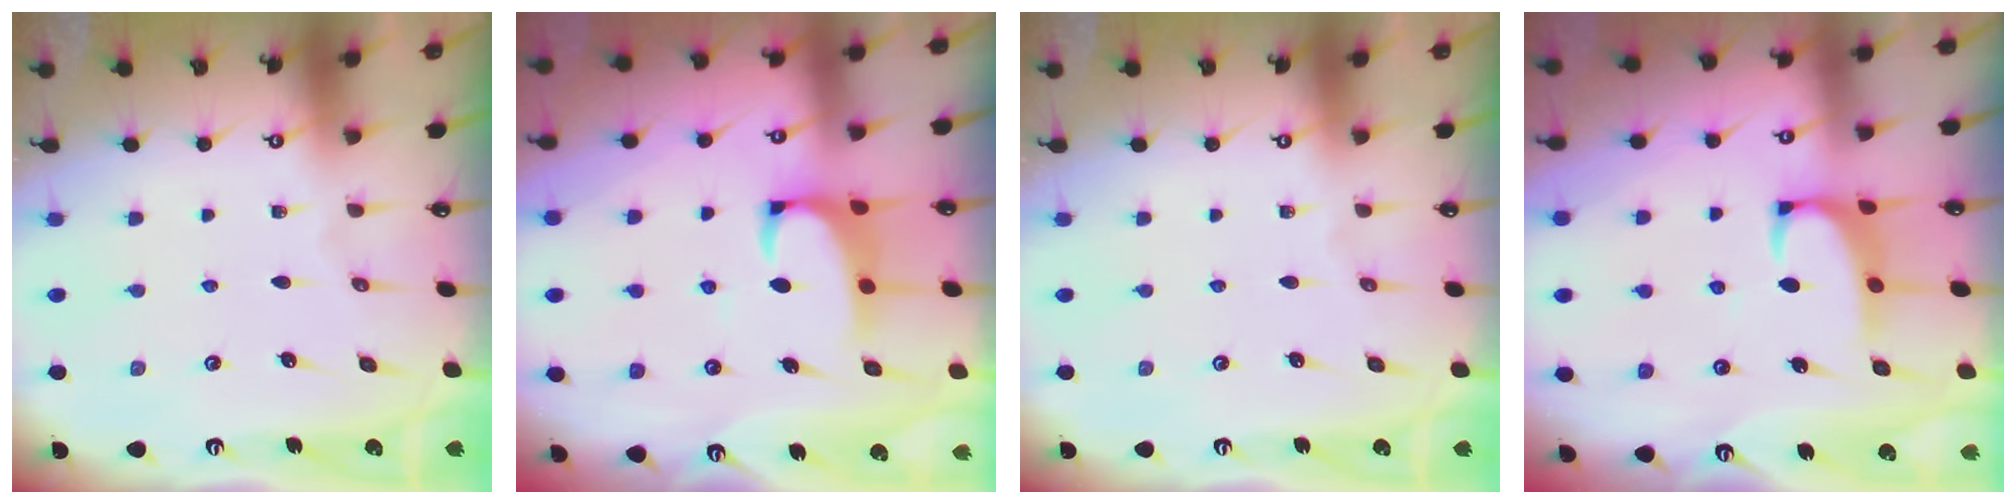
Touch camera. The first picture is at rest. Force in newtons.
{"total": 2.2, "press": 2.0, "slide": 0.9}
{"total": 0.0}
{"total": 2.5, "press": 2.4, "slide": 0.8}